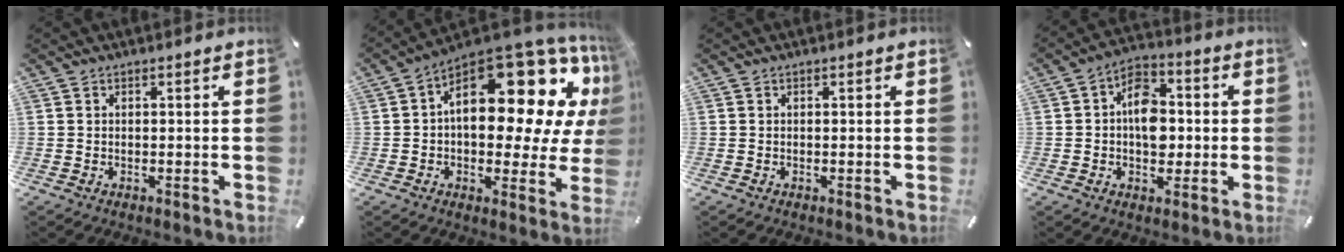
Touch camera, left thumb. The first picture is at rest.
{"total": 22.2, "force": [7.9, 11.8, 17.1], "torque": [-0.220, -0.068, 0.136]}
{"total": 0.0}
{"total": 10.4, "force": [-0.5, 7.5, 7.1], "torque": [-0.095, 0.010, -0.010]}